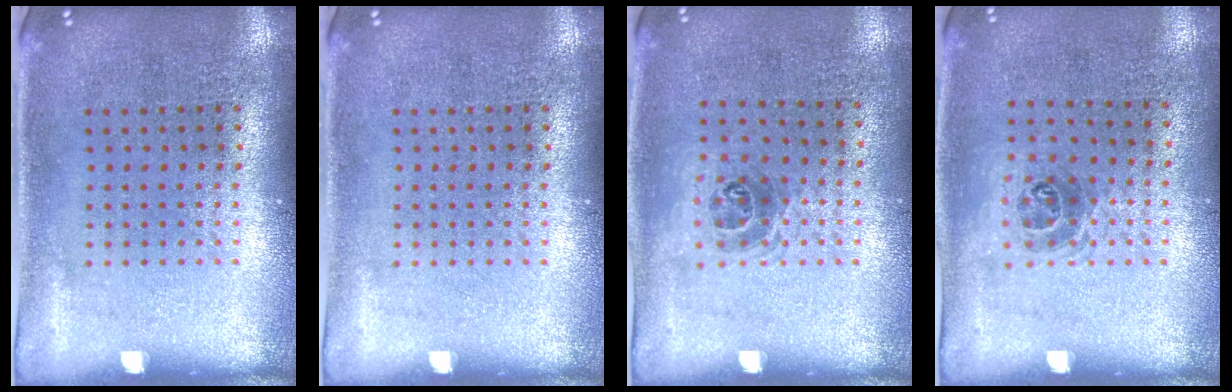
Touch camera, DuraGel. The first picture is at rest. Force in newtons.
{"total": 0.0}
{"total": 1.0, "press": 0.7, "slide": 0.6}
{"total": 1.0, "press": 0.7, "slide": 0.6}